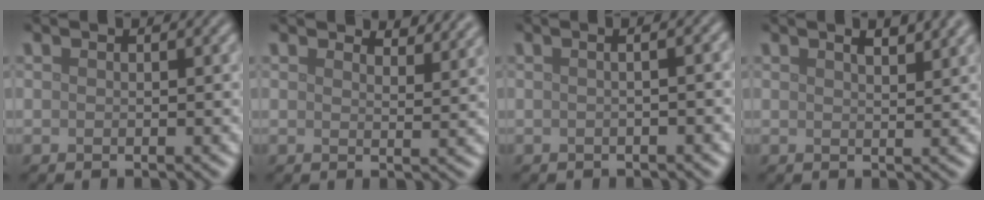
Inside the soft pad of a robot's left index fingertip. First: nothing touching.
{"total": 3.3, "force": [3.1, 0.5, 0.8], "torque": [-0.019, -0.001, 0.039]}
{"total": 3.6, "force": [0.5, 1.8, 3.0], "torque": [-0.012, 0.014, -0.024]}
{"total": 3.1, "force": [2.1, 0.9, 2.1], "torque": [-0.017, 0.012, 0.019]}